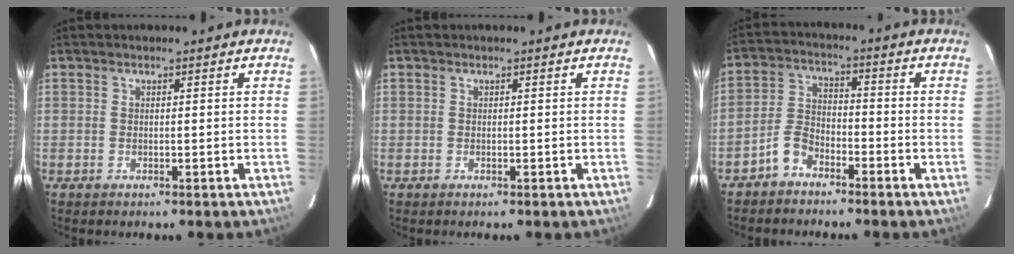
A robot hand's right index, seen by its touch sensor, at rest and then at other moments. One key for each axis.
{"total": 0.0}
{"total": 5.2, "fx": -3.6, "fy": 2.9, "fz": 2.4, "tx": -0.062, "ty": 0.013, "tz": -0.075}